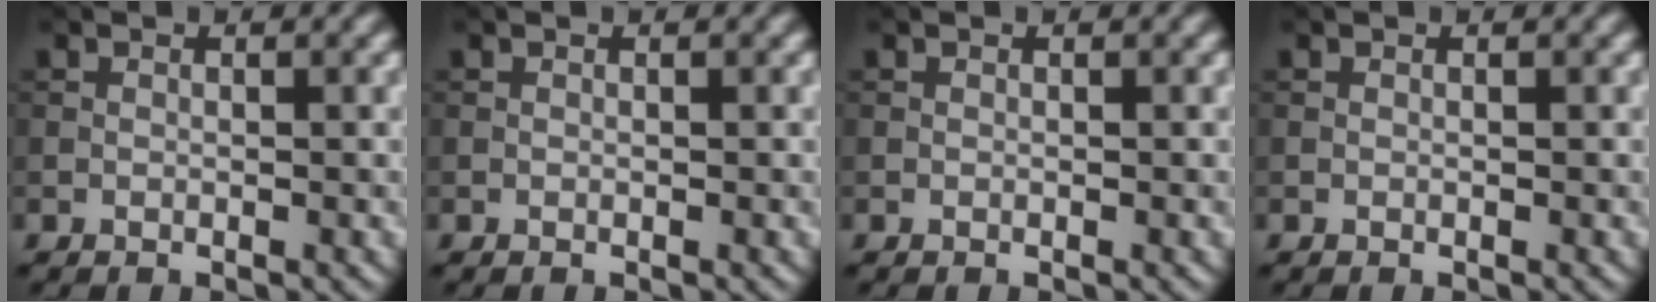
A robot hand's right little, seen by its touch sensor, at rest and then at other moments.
{"total": 0.0}
{"total": 0.0}
{"total": 0.0}